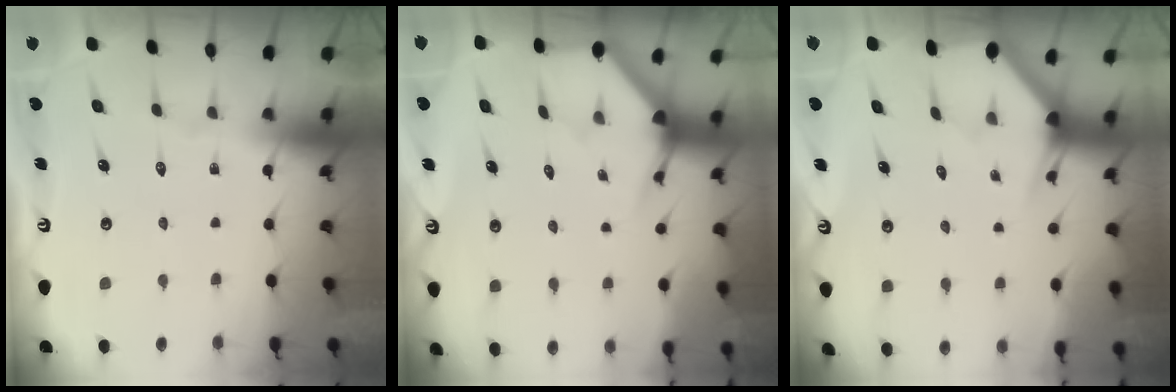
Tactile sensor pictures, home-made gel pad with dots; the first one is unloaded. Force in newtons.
{"total": 3.6, "press": 3.6, "slide": 0.2}
{"total": 3.1, "press": 3.1, "slide": 0.2}